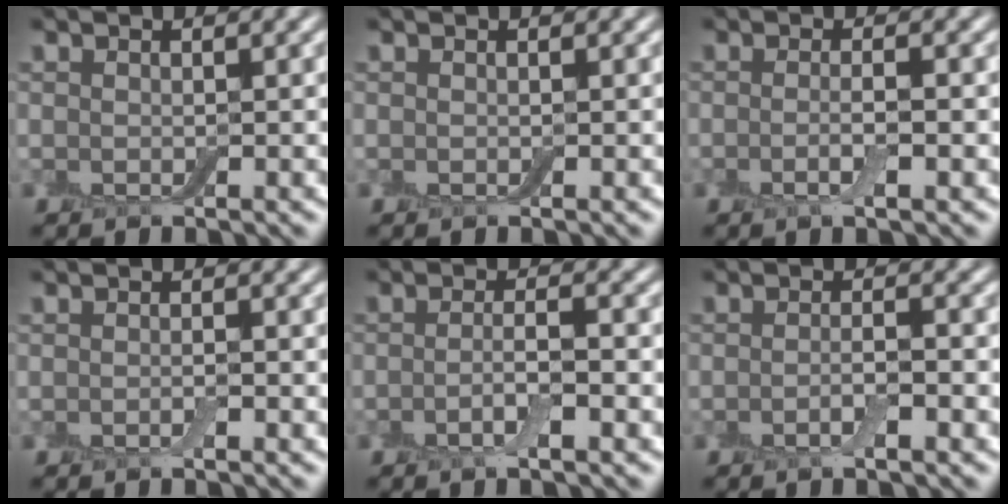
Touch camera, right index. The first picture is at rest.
{"total": 0.0}
{"total": 2.0, "force": [-0.5, 0.3, 1.9], "torque": [-0.039, -0.005, -0.013]}
{"total": 0.7, "force": [-0.3, 0.1, 0.6], "torque": [-0.012, -0.001, -0.006]}
{"total": 2.5, "force": [-0.9, 0.4, 2.3], "torque": [-0.042, 0.003, -0.021]}
{"total": 1.9, "force": [-0.7, 0.3, 1.7], "torque": [-0.033, -0.002, -0.016]}